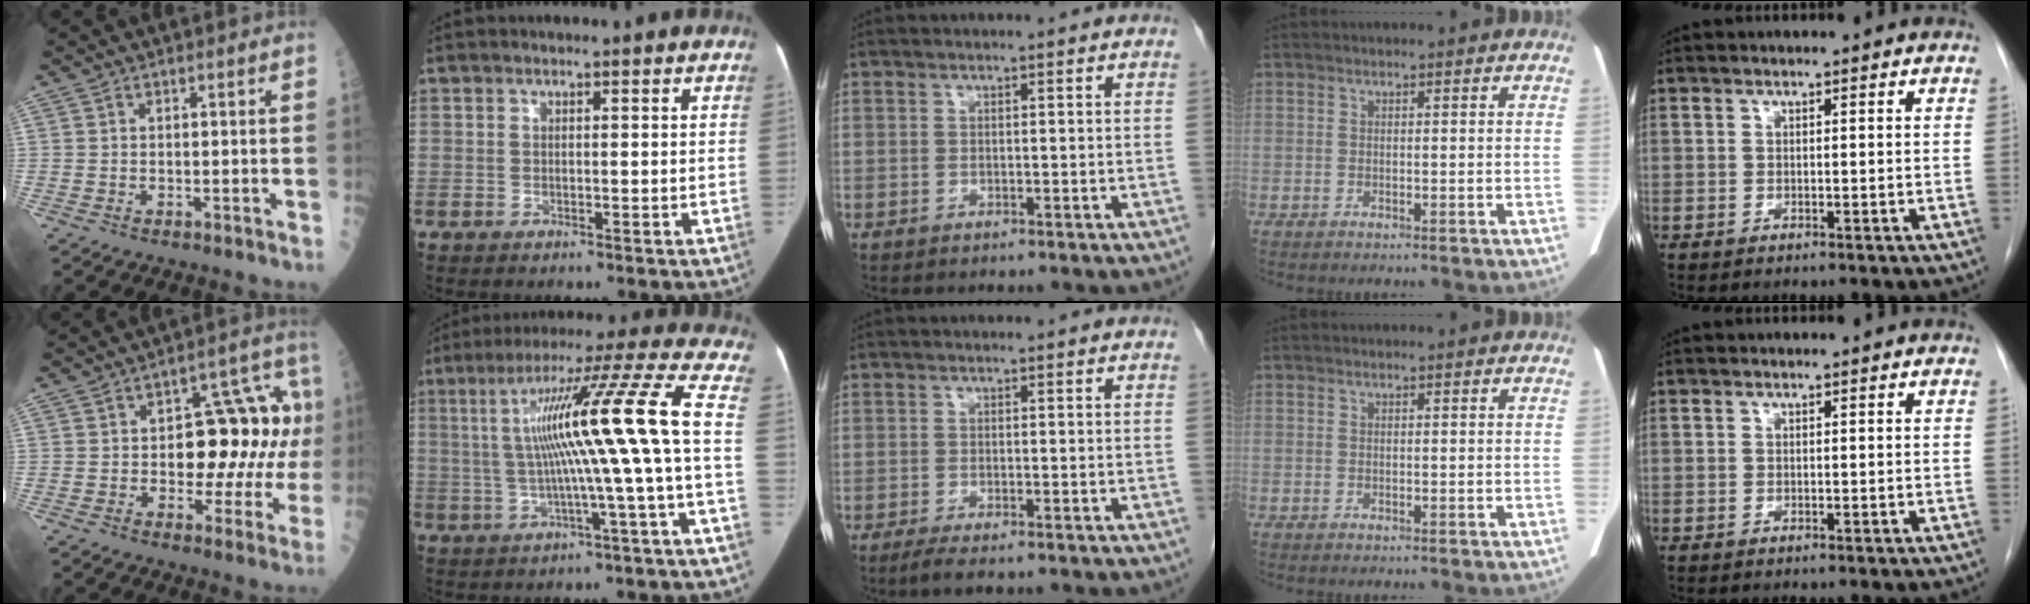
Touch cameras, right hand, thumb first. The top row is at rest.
{"thumb": {"total": 15.8, "force": [0.7, 8.5, 13.3], "torque": [-0.125, 0.038, 0.012]}, "index": {"total": 15.7, "force": [-0.7, -1.9, 15.5], "torque": [-0.250, 0.025, -0.013]}, "middle": {"total": 1.8, "force": [-1.3, 0.1, 1.3], "torque": [-0.033, -0.008, -0.026]}}